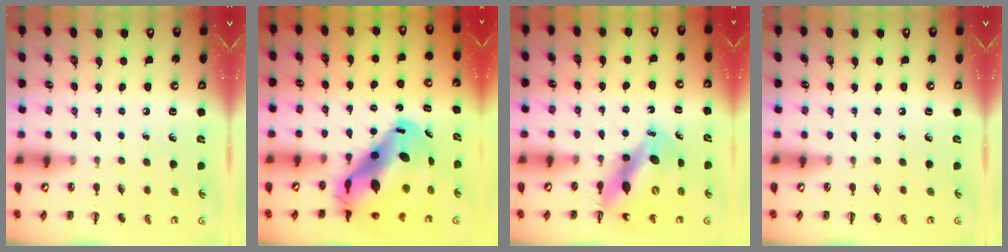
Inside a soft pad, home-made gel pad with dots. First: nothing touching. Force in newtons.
{"total": 17.3, "press": 16.7, "slide": 4.7}
{"total": 9.9, "press": 9.7, "slide": 2.0}
{"total": 0.0}